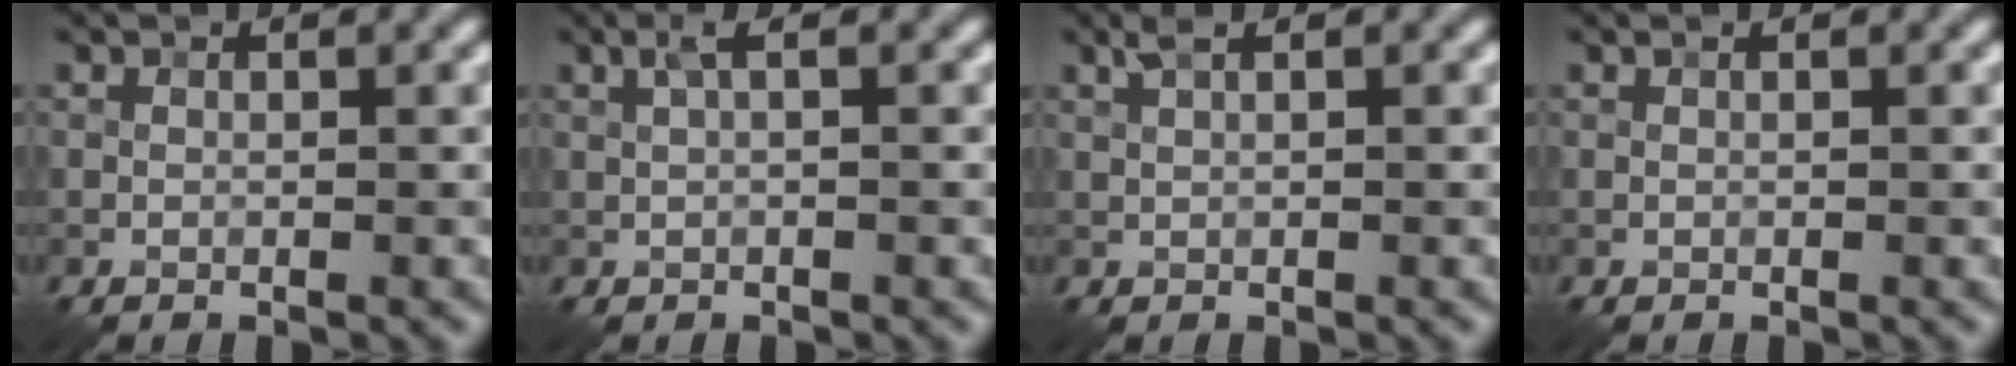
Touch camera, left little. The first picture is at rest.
{"total": 1.3, "force": [0.5, 0.0, 1.2], "torque": [-0.027, 0.006, 0.007]}
{"total": 1.1, "force": [0.7, 0.1, 0.9], "torque": [-0.022, 0.007, 0.011]}
{"total": 0.0}